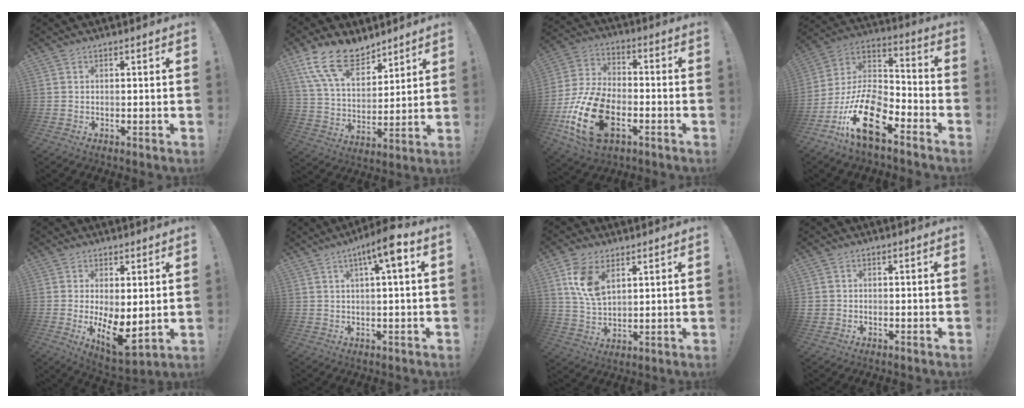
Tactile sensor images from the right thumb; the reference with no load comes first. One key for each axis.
{"total": 17.0, "fx": 11.5, "fy": 9.0, "fz": 8.7, "tx": -0.166, "ty": -0.064, "tz": 0.217}
{"total": 21.2, "fx": -7.9, "fy": 12.8, "fz": 15.0, "tx": -0.288, "ty": 0.047, "tz": -0.122}
{"total": 18.4, "fx": -10.5, "fy": 8.2, "fz": 12.7, "tx": -0.261, "ty": 0.059, "tz": -0.178}
{"total": 9.9, "fx": 0.3, "fy": 4.7, "fz": 8.7, "tx": -0.112, "ty": -0.023, "tz": 0.014}
{"total": 7.8, "fx": 2.8, "fy": 0.7, "fz": 7.2, "tx": -0.112, "ty": -0.012, "tz": 0.038}
{"total": 10.5, "fx": 5.1, "fy": 6.1, "fz": 6.8, "tx": -0.130, "ty": -0.009, "tz": 0.099}
{"total": 1.8, "fx": -0.3, "fy": 1.7, "fz": 0.6, "tx": -0.015, "ty": 0.006, "tz": -0.002}